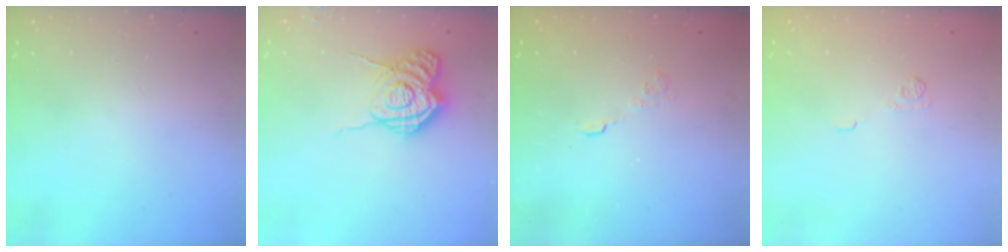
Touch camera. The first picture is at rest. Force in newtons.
{"total": 11.0, "press": 11.0, "slide": 1.0}
{"total": 2.6, "press": 2.2, "slide": 1.4}
{"total": 4.4, "press": 4.3, "slide": 1.0}